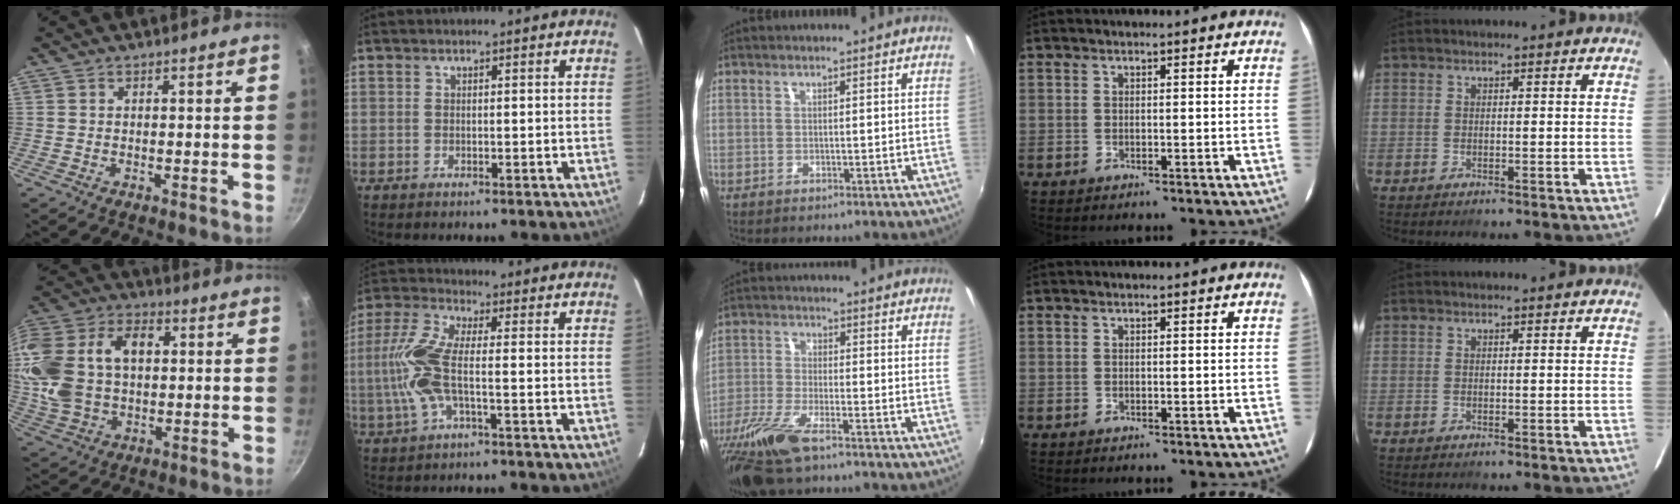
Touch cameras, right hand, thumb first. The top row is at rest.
{"thumb": {"total": 20.4, "force": [2.7, 13.9, 14.7], "torque": [-0.288, 0.029, 0.047]}, "index": {"total": 9.7, "force": [-1.6, 2.5, 9.2], "torque": [-0.215, 0.003, -0.033]}, "middle": {"total": 11.9, "force": [-8.4, 2.7, 8.0], "torque": [-0.184, -0.038, -0.166]}}